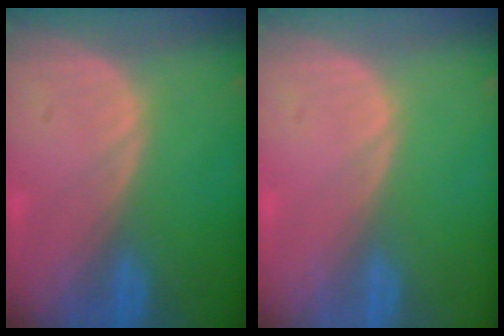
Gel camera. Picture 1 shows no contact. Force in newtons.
{"total": 0.0}